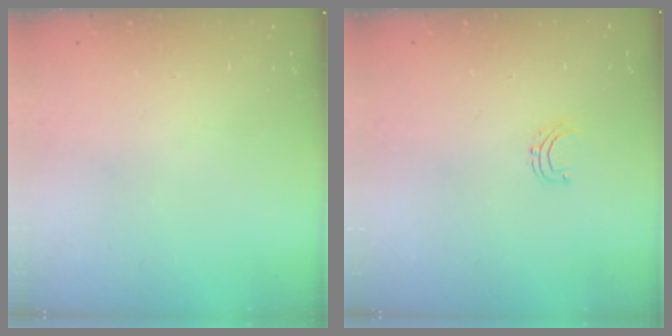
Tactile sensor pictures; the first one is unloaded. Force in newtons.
{"total": 3.6, "press": 3.5, "slide": 0.4}